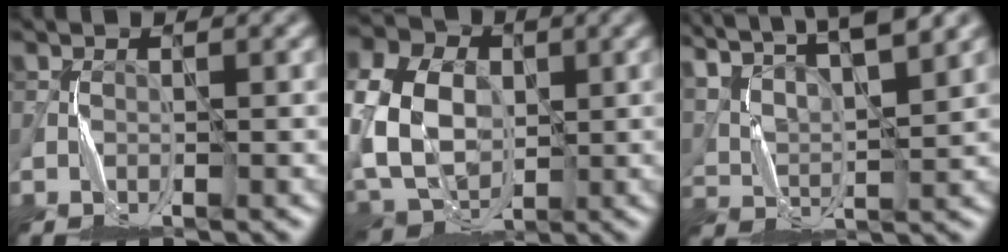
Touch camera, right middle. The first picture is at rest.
{"total": 12.0, "force": [0.5, 9.1, 7.8], "torque": [-0.183, 0.010, 0.000]}
{"total": 13.8, "force": [9.8, 4.2, 8.7], "torque": [-0.164, 0.030, 0.136]}